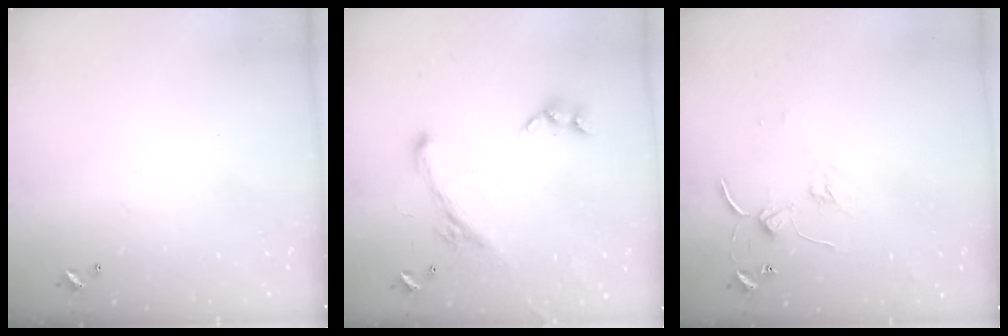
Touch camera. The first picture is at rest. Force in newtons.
{"total": 2.5, "press": 2.0, "slide": 1.4}
{"total": 1.4, "press": 1.3, "slide": 0.2}